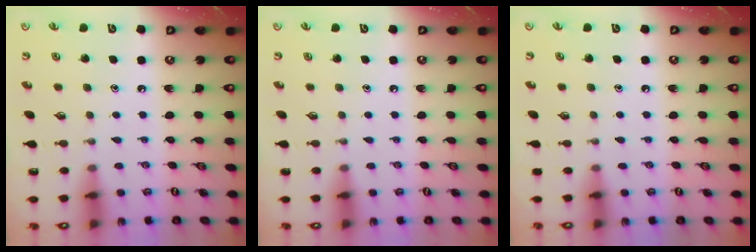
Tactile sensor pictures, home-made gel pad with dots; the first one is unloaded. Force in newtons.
{"total": 0.0}
{"total": 2.4, "press": 2.4, "slide": 0.4}